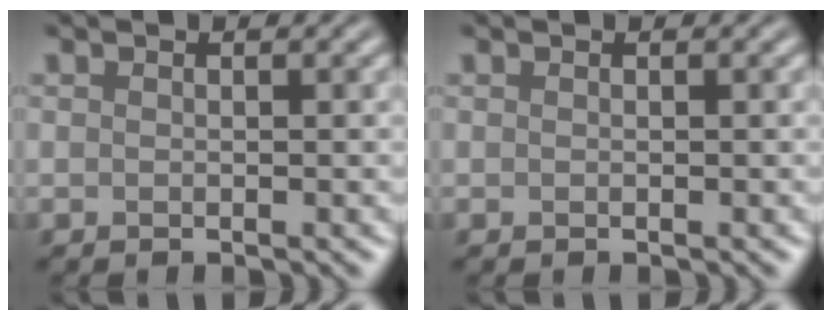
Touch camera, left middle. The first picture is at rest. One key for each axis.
{"total": 0.0}